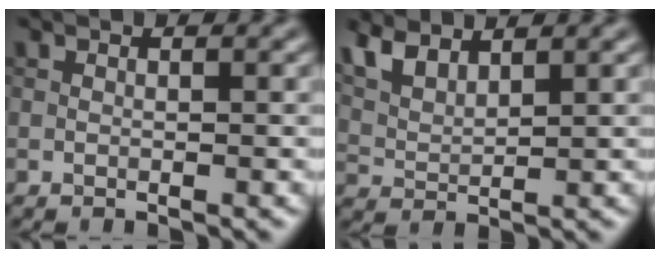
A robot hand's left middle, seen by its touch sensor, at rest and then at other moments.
{"total": 4.3, "force": [3.1, 1.8, 2.3], "torque": [-0.059, 0.006, 0.067]}